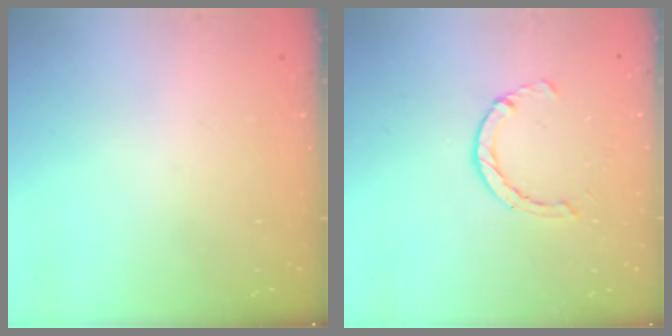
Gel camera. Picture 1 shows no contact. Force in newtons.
{"total": 2.9, "press": 2.8, "slide": 0.4}